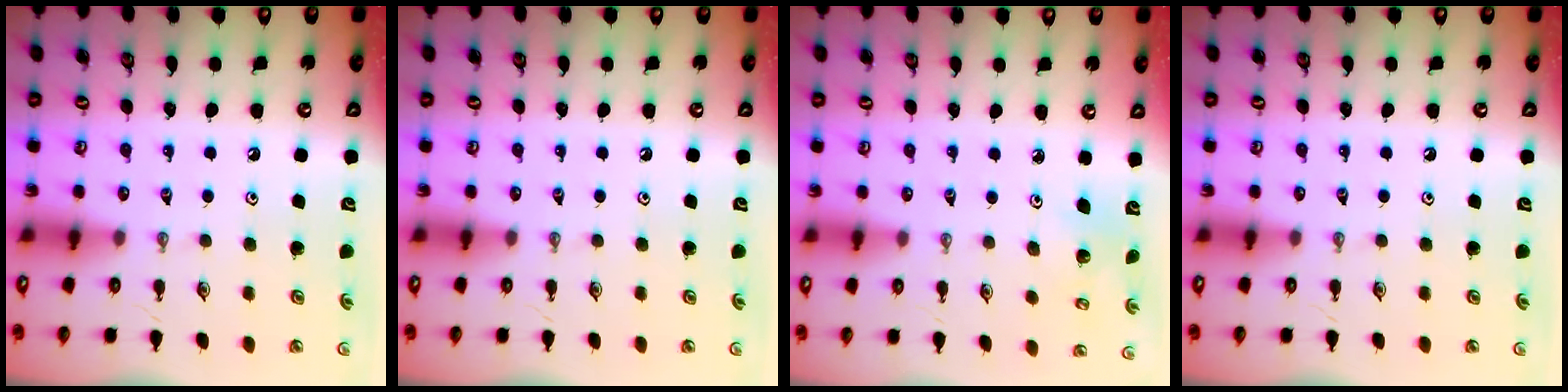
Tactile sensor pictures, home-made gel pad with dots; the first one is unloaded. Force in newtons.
{"total": 0.0}
{"total": 2.7, "press": 2.7, "slide": 0.2}
{"total": 0.0}